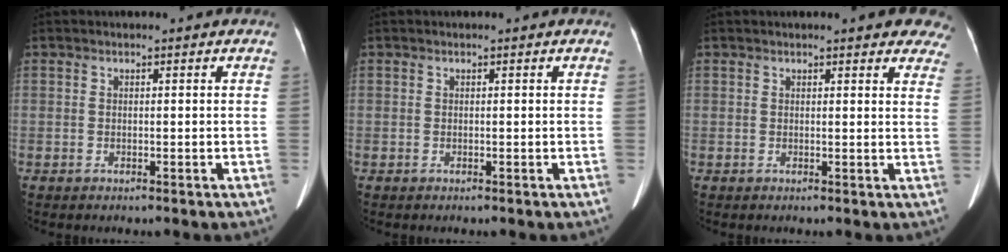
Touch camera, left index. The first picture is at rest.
{"total": 0.0}
{"total": 9.8, "force": [8.3, 2.4, 4.7], "torque": [-0.027, -0.003, 0.072]}